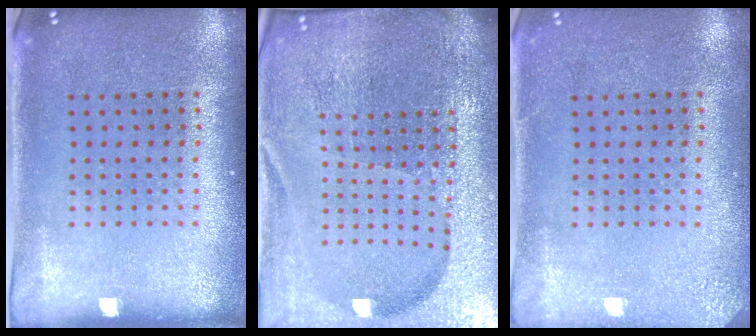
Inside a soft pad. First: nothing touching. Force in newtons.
{"total": 5.8, "press": 5.2, "slide": 2.6}
{"total": 2.0, "press": 2.0, "slide": 0.3}